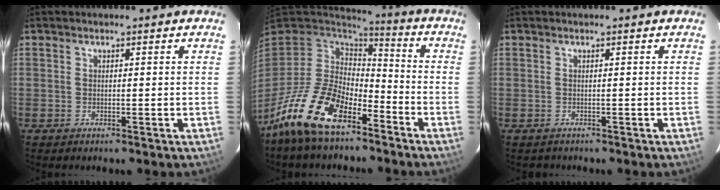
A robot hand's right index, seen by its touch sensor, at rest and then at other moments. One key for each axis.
{"total": 17.3, "fx": -11.1, "fy": 7.8, "fz": 10.9, "tx": -0.226, "ty": -0.019, "tz": -0.205}
{"total": 0.6, "fx": -0.5, "fy": 0.2, "fz": 0.0, "tx": -0.001, "ty": 0.003, "tz": -0.003}